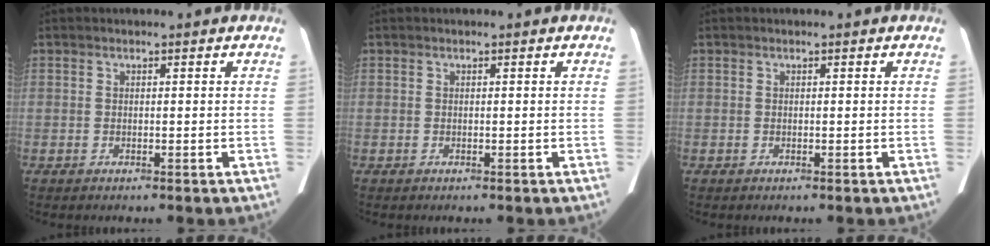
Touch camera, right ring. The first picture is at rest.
{"total": 0.0}
{"total": 0.0}